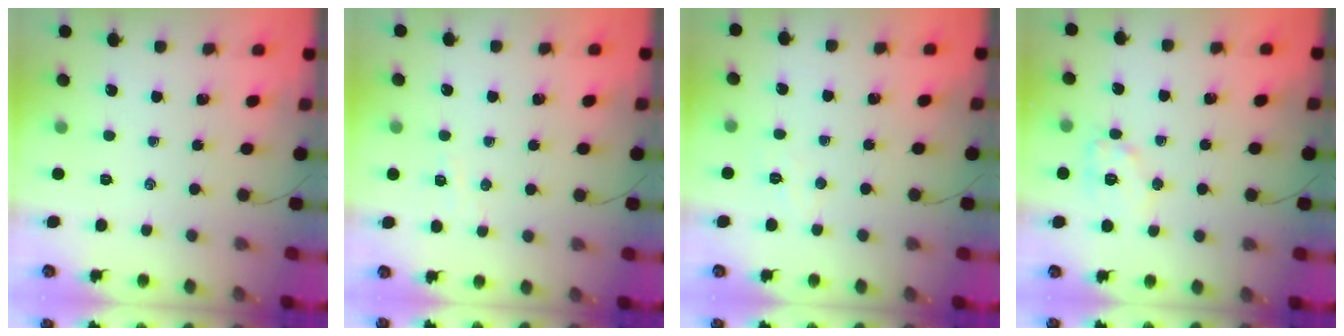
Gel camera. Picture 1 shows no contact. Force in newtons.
{"total": 3.4, "press": 3.3, "slide": 0.6}
{"total": 3.2, "press": 3.1, "slide": 0.8}
{"total": 8.9, "press": 8.9, "slide": 0.7}